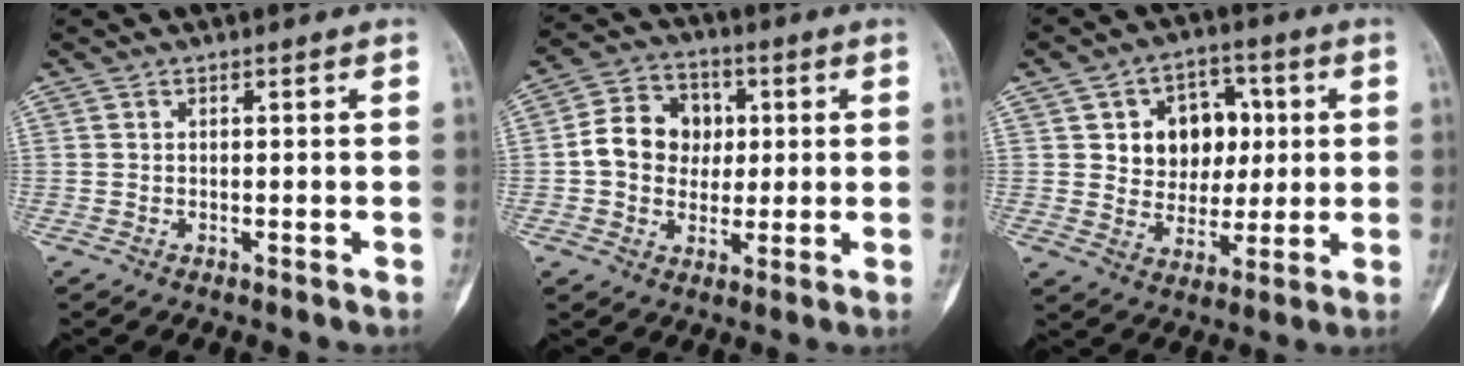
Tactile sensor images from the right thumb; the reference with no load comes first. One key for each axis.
{"total": 11.2, "fx": 0.8, "fy": 9.4, "fz": 6.0, "tx": -0.068, "ty": 0.017, "tz": 0.005}
{"total": 12.5, "fx": 2.7, "fy": 9.8, "fz": 7.3, "tx": -0.051, "ty": 0.002, "tz": 0.047}